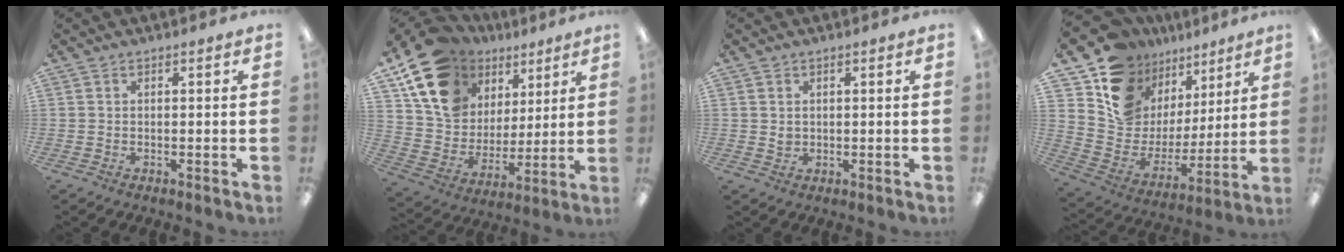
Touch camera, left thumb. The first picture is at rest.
{"total": 18.1, "force": [10.4, 13.1, 7.0], "torque": [-0.136, -0.047, 0.199]}
{"total": 1.6, "force": [0.6, 1.4, 0.4], "torque": [-0.002, 0.001, 0.008]}
{"total": 14.3, "force": [10.3, 9.2, 3.4], "torque": [-0.090, -0.088, 0.195]}